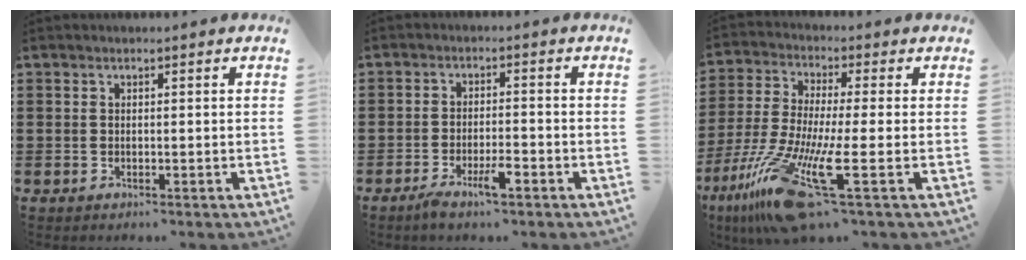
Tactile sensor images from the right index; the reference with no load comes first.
{"total": 4.2, "force": [-2.6, 0.9, 3.2], "torque": [-0.064, -0.002, -0.048]}
{"total": 16.5, "force": [-8.0, 2.1, 14.2], "torque": [-0.304, -0.008, -0.140]}